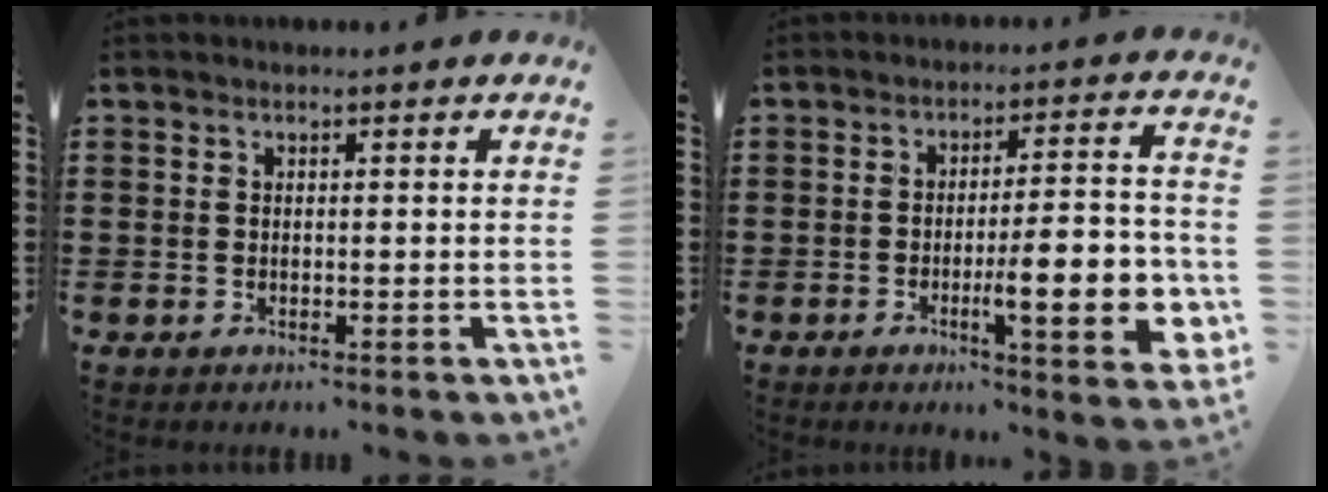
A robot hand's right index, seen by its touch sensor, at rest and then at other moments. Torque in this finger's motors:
{"motor_torque": [2.02, -0.12, 0.51, 0.21]}